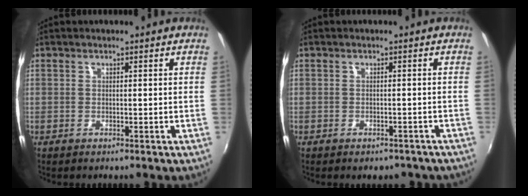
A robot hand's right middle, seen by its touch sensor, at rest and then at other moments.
{"total": 5.6, "force": [-4.5, 2.5, 2.1], "torque": [-0.033, -0.011, -0.046]}